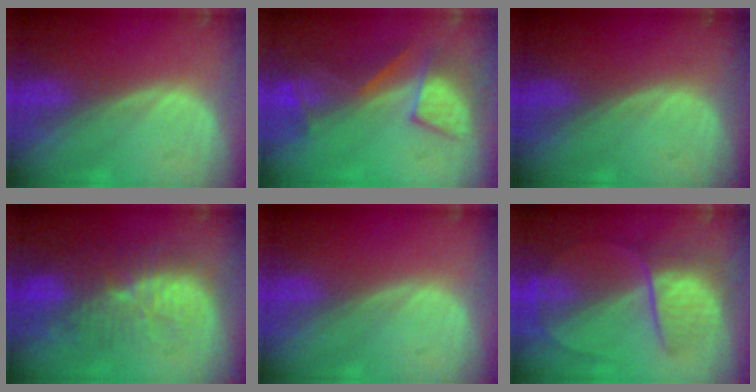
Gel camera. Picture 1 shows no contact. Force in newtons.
{"total": 7.7, "press": 7.4, "slide": 2.2}
{"total": 0.0}
{"total": 11.0, "press": 9.7, "slide": 5.2}
{"total": 0.0}
{"total": 7.3, "press": 6.8, "slide": 2.6}